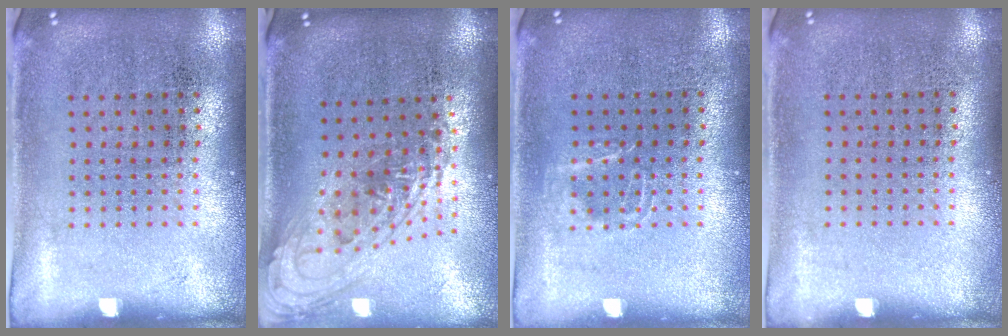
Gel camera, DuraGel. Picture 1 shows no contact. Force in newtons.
{"total": 1.5, "press": 1.3, "slide": 0.7}
{"total": 1.1, "press": 1.0, "slide": 0.3}
{"total": 0.0}